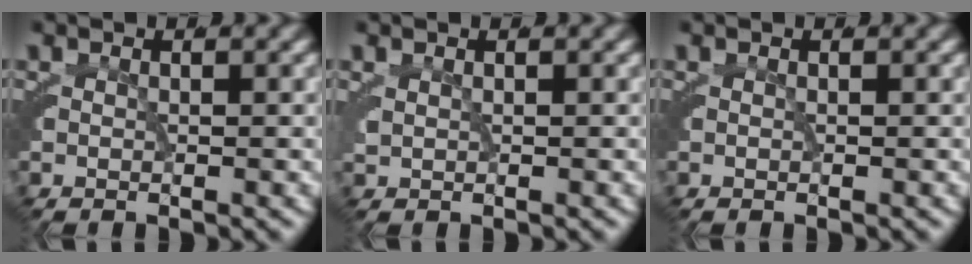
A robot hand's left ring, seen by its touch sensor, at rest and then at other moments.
{"total": 0.9, "force": [0.8, -0.3, 0.3], "torque": [-0.011, -0.002, 0.021]}
{"total": 0.0}